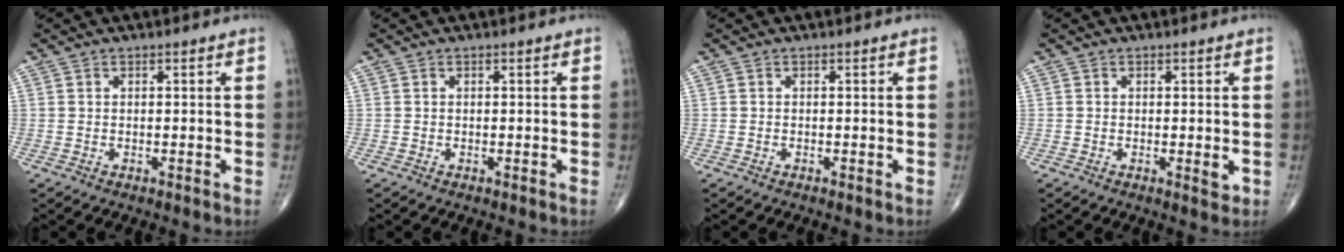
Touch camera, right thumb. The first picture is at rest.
{"total": 0.0}
{"total": 0.0}
{"total": 1.5, "force": [-0.2, 0.5, 1.4], "torque": [-0.020, -0.005, -0.005]}